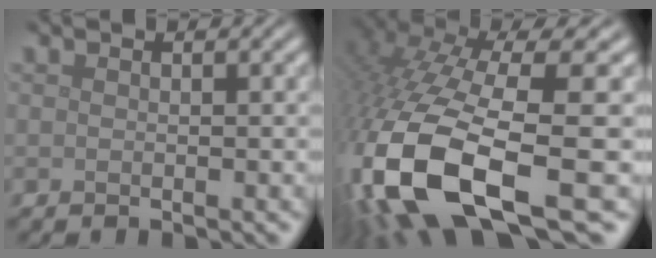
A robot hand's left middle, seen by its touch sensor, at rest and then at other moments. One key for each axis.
{"total": 15.8, "fx": -5.8, "fy": 5.6, "fz": 13.6, "tx": -0.313, "ty": -0.023, "tz": -0.091}